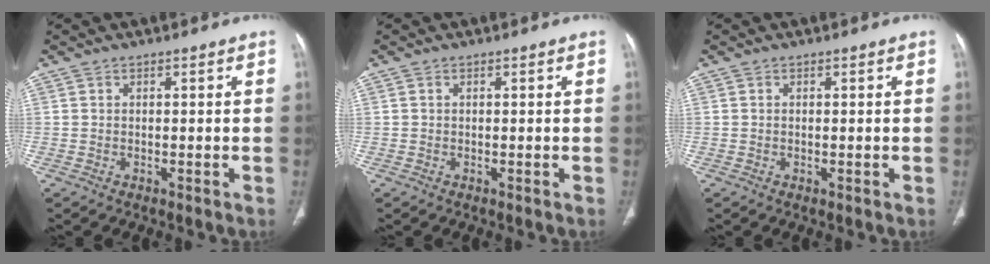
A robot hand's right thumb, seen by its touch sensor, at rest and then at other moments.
{"total": 0.0}
{"total": 0.0}